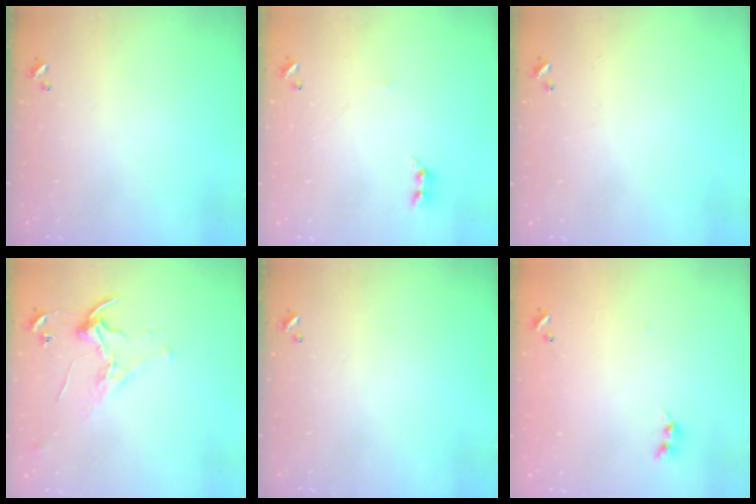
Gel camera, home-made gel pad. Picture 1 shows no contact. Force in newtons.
{"total": 0.9, "press": 0.8, "slide": 0.4}
{"total": 2.4, "press": 2.4, "slide": 0.3}
{"total": 2.1, "press": 2.1, "slide": 0.1}
{"total": 0.0}
{"total": 6.3, "press": 6.2, "slide": 0.7}